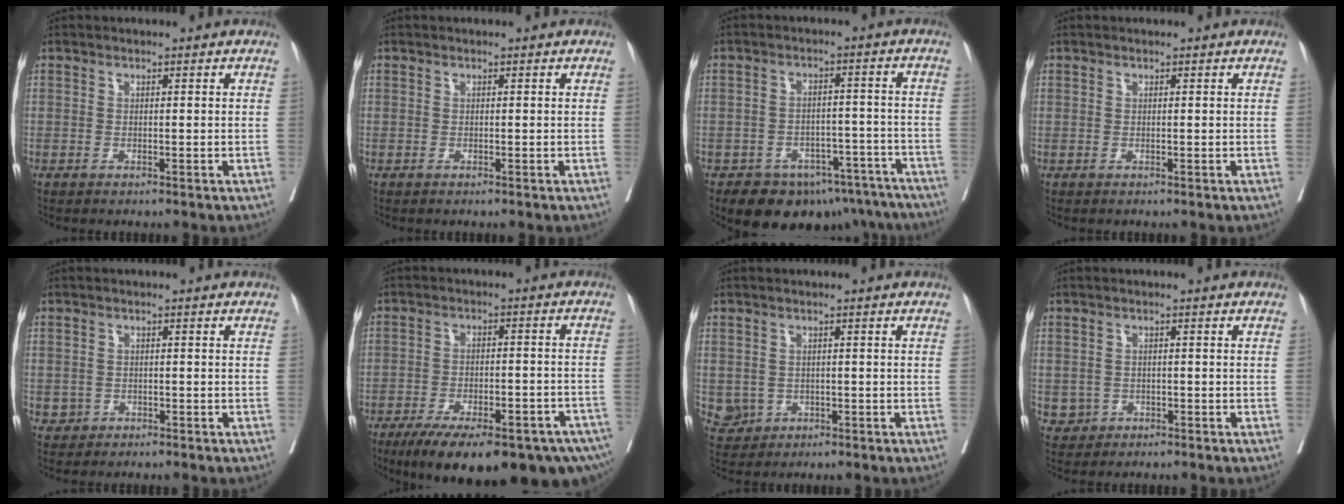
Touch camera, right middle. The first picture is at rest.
{"total": 0.0}
{"total": 15.0, "force": [-11.5, 8.3, 5.1], "torque": [-0.046, 0.033, -0.136]}
{"total": 0.0}
{"total": 1.4, "force": [-0.7, 1.2, 0.1], "torque": [-0.002, 0.006, -0.009]}
{"total": 21.8, "force": [-15.1, 6.0, 14.5], "torque": [-0.176, 0.000, -0.205]}
{"total": 4.0, "force": [-1.0, 3.8, 0.8], "torque": [-0.014, 0.002, -0.008]}
{"total": 2.3, "force": [-0.9, 2.0, 0.2], "torque": [0.001, 0.009, -0.012]}